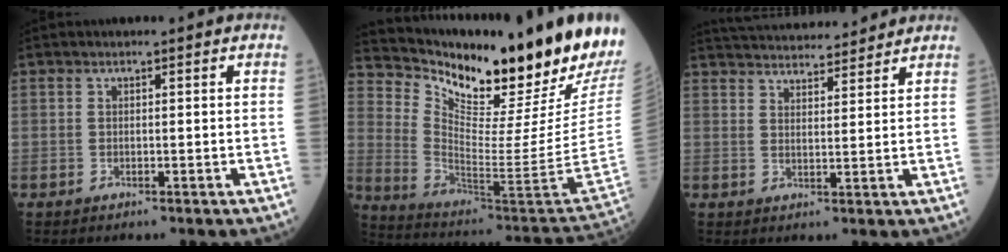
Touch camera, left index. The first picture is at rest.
{"total": 23.1, "force": [19.2, 1.0, 12.9], "torque": [-0.229, -0.076, 0.295]}
{"total": 15.6, "force": [14.8, 2.4, 4.3], "torque": [-0.070, 0.033, 0.221]}